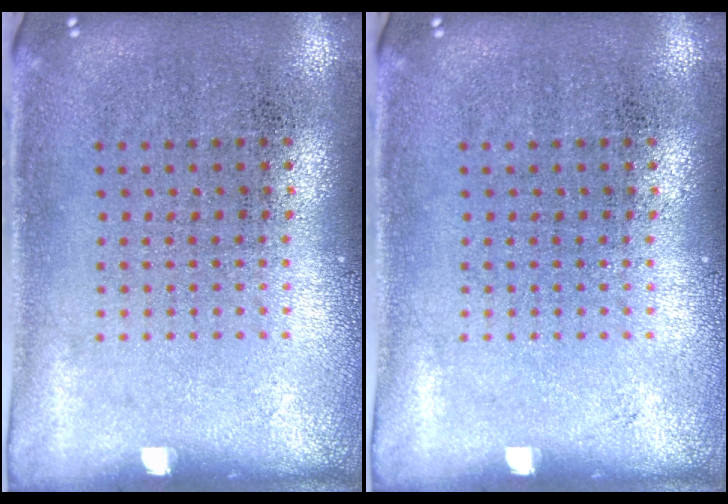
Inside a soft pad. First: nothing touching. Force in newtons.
{"total": 0.0}